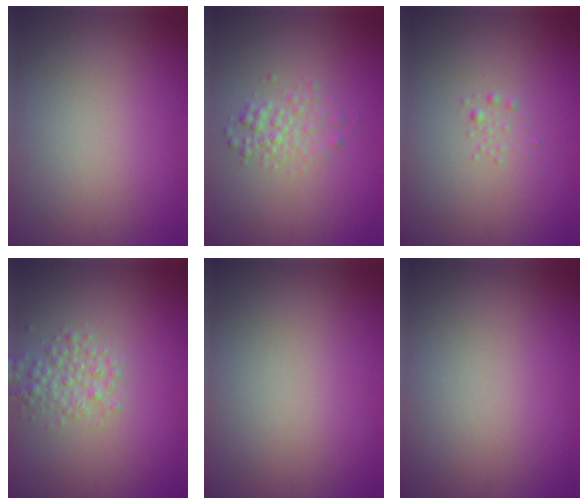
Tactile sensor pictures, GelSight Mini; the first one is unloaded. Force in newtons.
{"total": 1.9, "press": 1.9, "slide": 0.1}
{"total": 0.7, "press": 0.7, "slide": 0.0}
{"total": 2.4, "press": 2.4, "slide": 0.1}
{"total": 0.0}
{"total": 0.0}